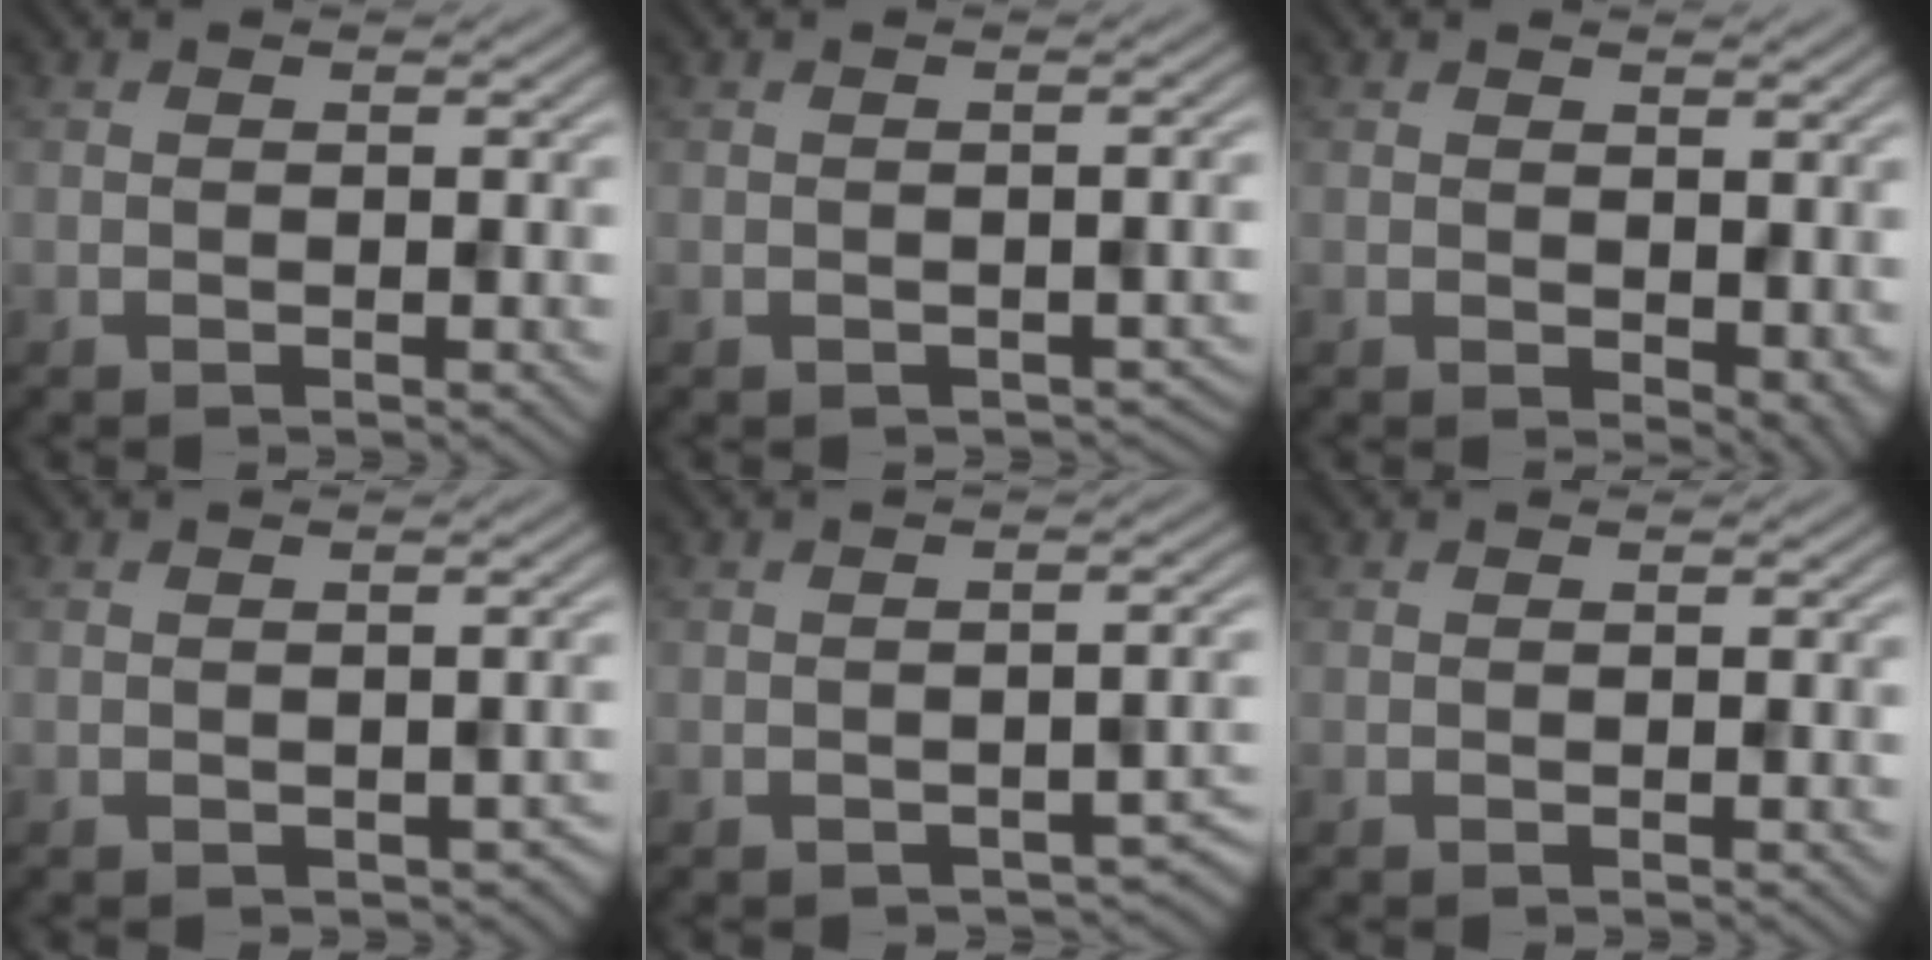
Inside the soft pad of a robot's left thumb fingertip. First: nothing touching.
{"total": 1.8, "force": [-1.0, 1.1, 1.1], "torque": [-0.015, -0.010, -0.007]}
{"total": 3.0, "force": [0.2, 2.0, 2.3], "torque": [-0.033, -0.010, 0.009]}
{"total": 1.8, "force": [-0.7, 1.2, 1.1], "torque": [-0.018, -0.011, -0.005]}
{"total": 3.2, "force": [-1.8, 1.5, 2.1], "torque": [-0.029, -0.006, -0.019]}
{"total": 0.0}